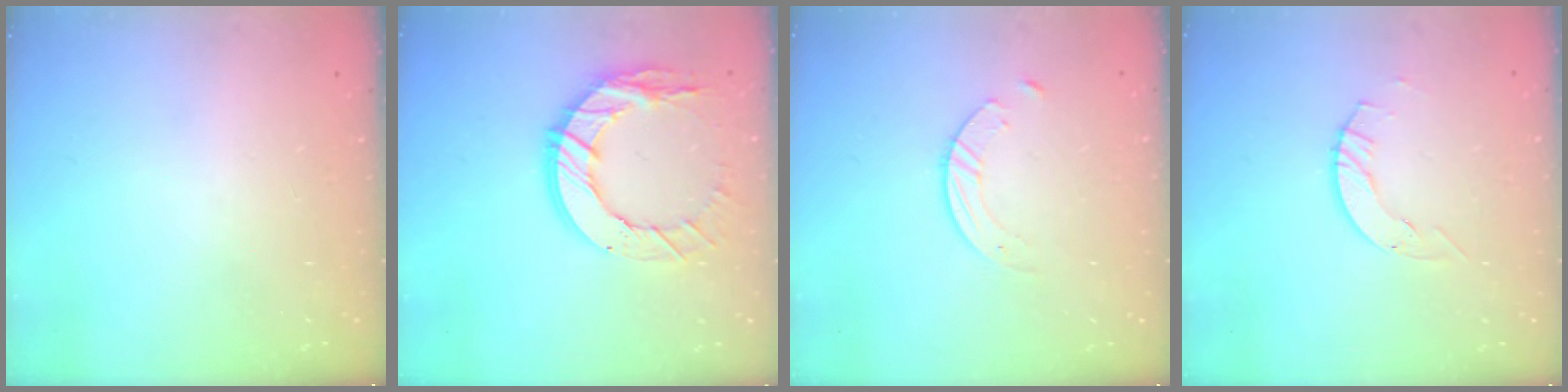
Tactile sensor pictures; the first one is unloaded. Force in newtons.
{"total": 14.3, "press": 14.2, "slide": 1.4}
{"total": 1.4, "press": 1.4, "slide": 0.2}
{"total": 2.1, "press": 2.1, "slide": 0.3}